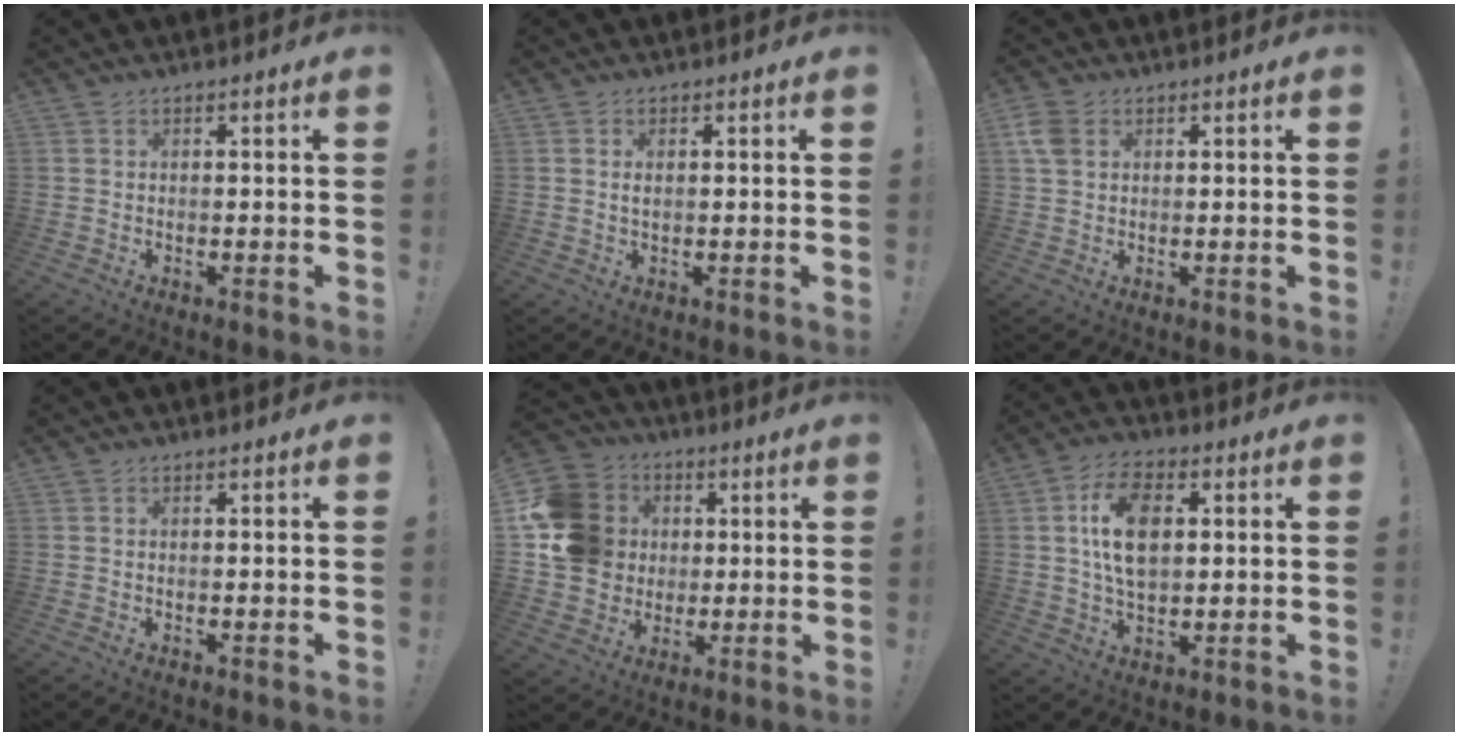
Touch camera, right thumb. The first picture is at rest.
{"total": 1.3, "force": [0.3, 0.5, 1.1], "torque": [-0.017, -0.001, 0.004]}
{"total": 5.4, "force": [2.1, 3.7, 3.3], "torque": [-0.066, 0.000, 0.043]}
{"total": 0.0}
{"total": 17.4, "force": [2.1, 15.5, 7.7], "torque": [-0.131, 0.000, 0.059]}
{"total": 13.4, "force": [2.5, 8.1, 10.4], "torque": [-0.181, 0.005, 0.043]}